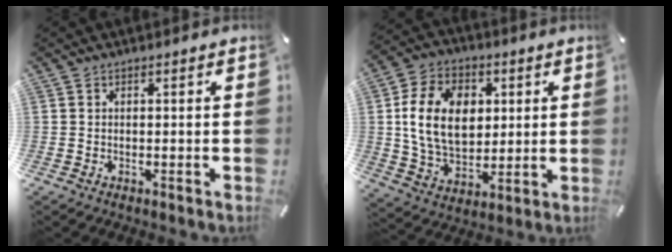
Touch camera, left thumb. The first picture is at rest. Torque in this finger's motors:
{"motor_torque": [2.41, 2.60, 1.48, -1.29, 0.28]}